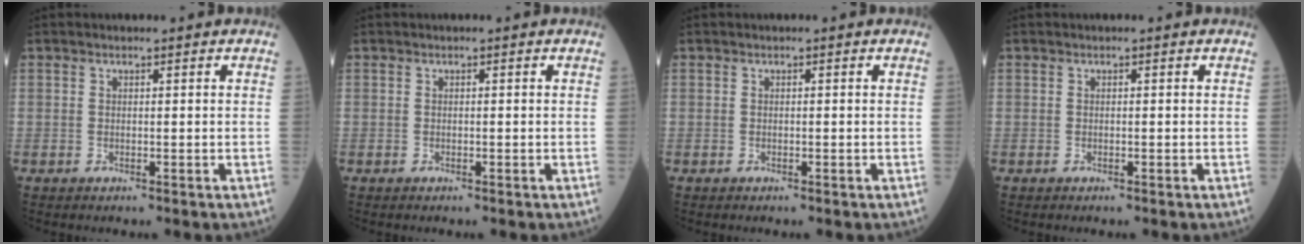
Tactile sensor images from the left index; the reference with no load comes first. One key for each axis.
{"total": 0.0}
{"total": 0.0}
{"total": 0.0}